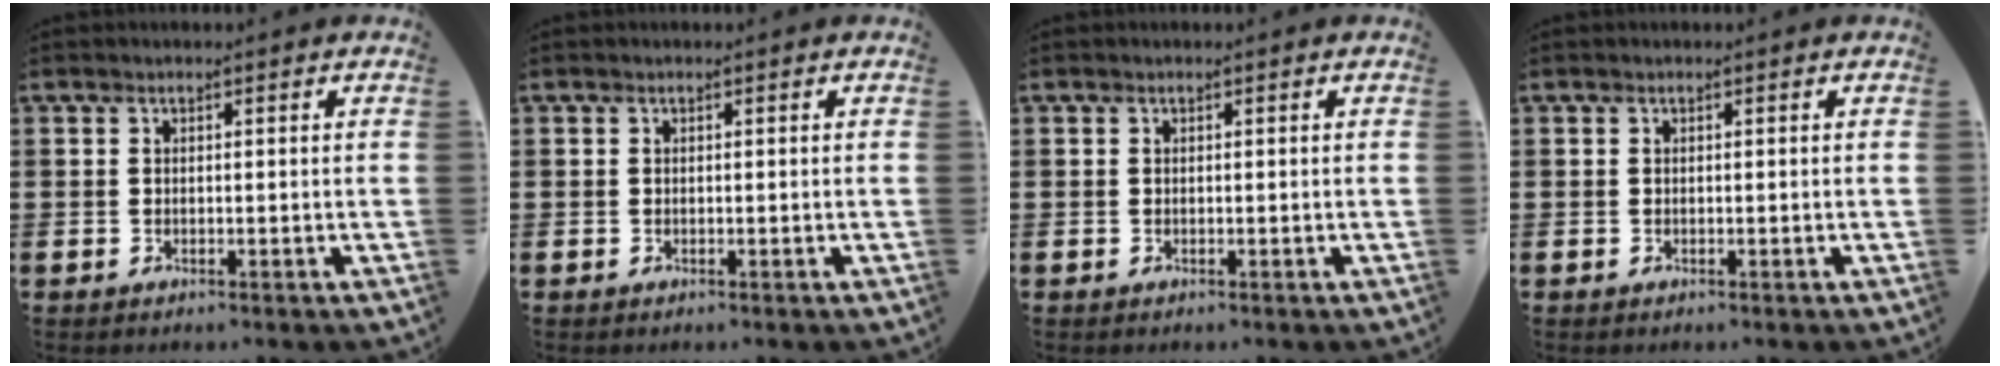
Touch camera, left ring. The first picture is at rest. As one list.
[{"total": 0.0}, {"total": 0.0}, {"total": 0.0}]